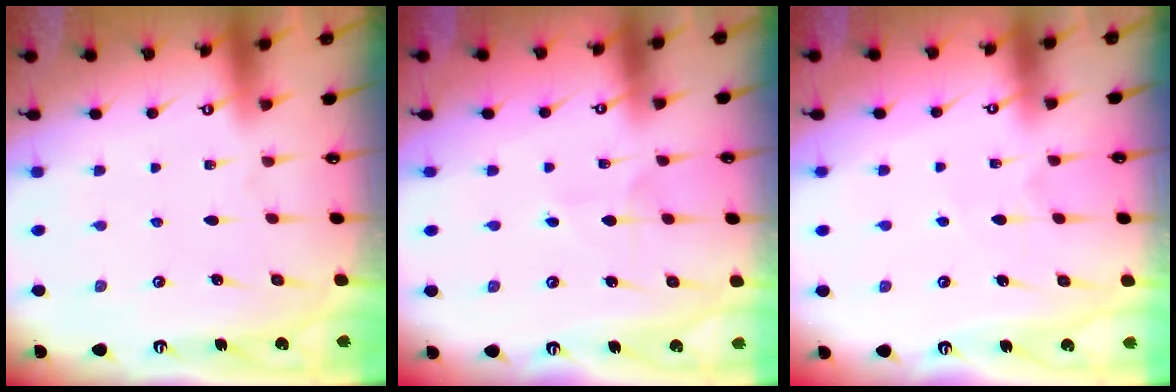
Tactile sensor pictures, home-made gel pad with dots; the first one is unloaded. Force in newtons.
{"total": 4.8, "press": 4.7, "slide": 0.3}
{"total": 4.4, "press": 4.4, "slide": 0.3}